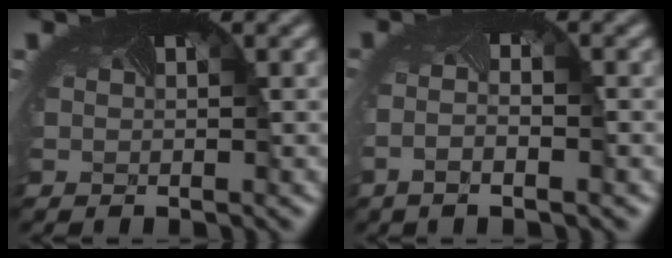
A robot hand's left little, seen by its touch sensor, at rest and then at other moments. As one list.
[{"total": 2.5, "force": [-1.3, 0.4, 2.1], "torque": [-0.051, -0.016, -0.023]}]